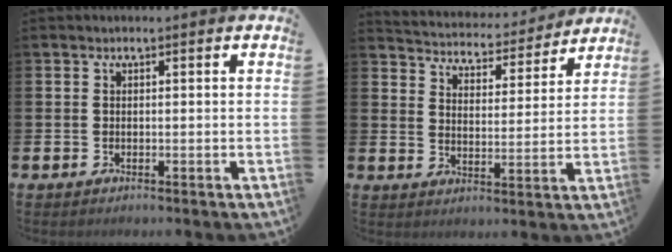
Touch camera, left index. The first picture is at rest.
{"total": 5.0, "force": [4.9, 1.1, 0.1], "torque": [-0.028, -0.043, 0.082]}